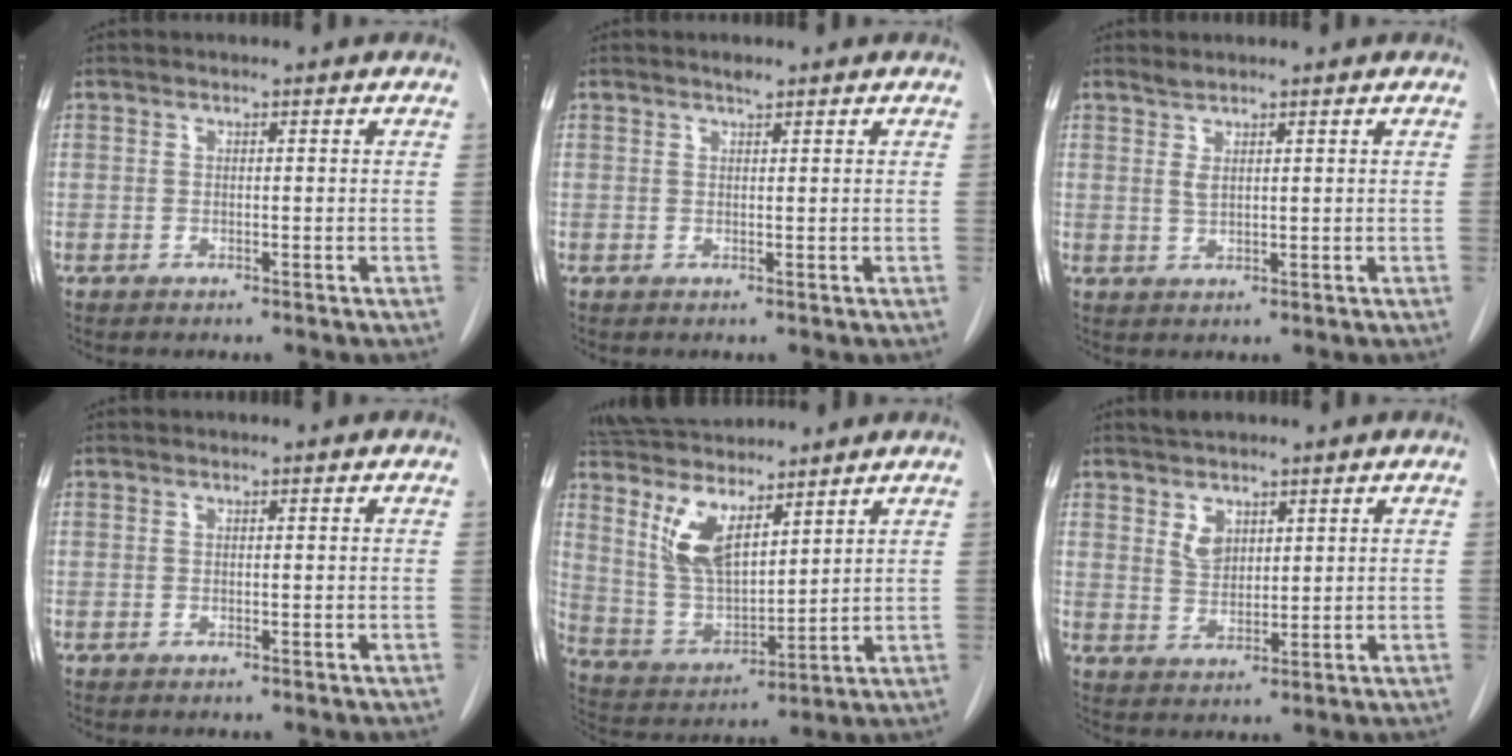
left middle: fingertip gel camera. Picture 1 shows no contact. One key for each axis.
{"total": 0.9, "fx": 0.7, "fy": 0.2, "fz": 0.4, "tx": -0.014, "ty": 0.002, "tz": 0.015}
{"total": 1.8, "fx": 1.4, "fy": 0.4, "fz": 1.1, "tx": -0.027, "ty": 0.000, "tz": 0.033}
{"total": 0.0}
{"total": 13.9, "fx": 8.9, "fy": 5.5, "fz": 9.2, "tx": -0.193, "ty": 0.016, "tz": 0.176}
{"total": 4.9, "fx": 3.1, "fy": 2.6, "fz": 2.7, "tx": -0.060, "ty": 0.002, "tz": 0.064}